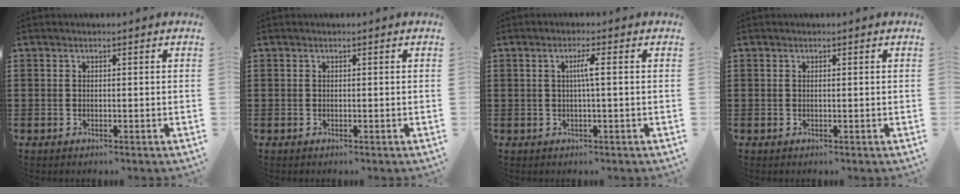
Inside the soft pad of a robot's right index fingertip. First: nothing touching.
{"total": 0.0}
{"total": 2.6, "force": [0.1, -0.2, 2.6], "torque": [-0.048, -0.003, -0.002]}
{"total": 0.0}